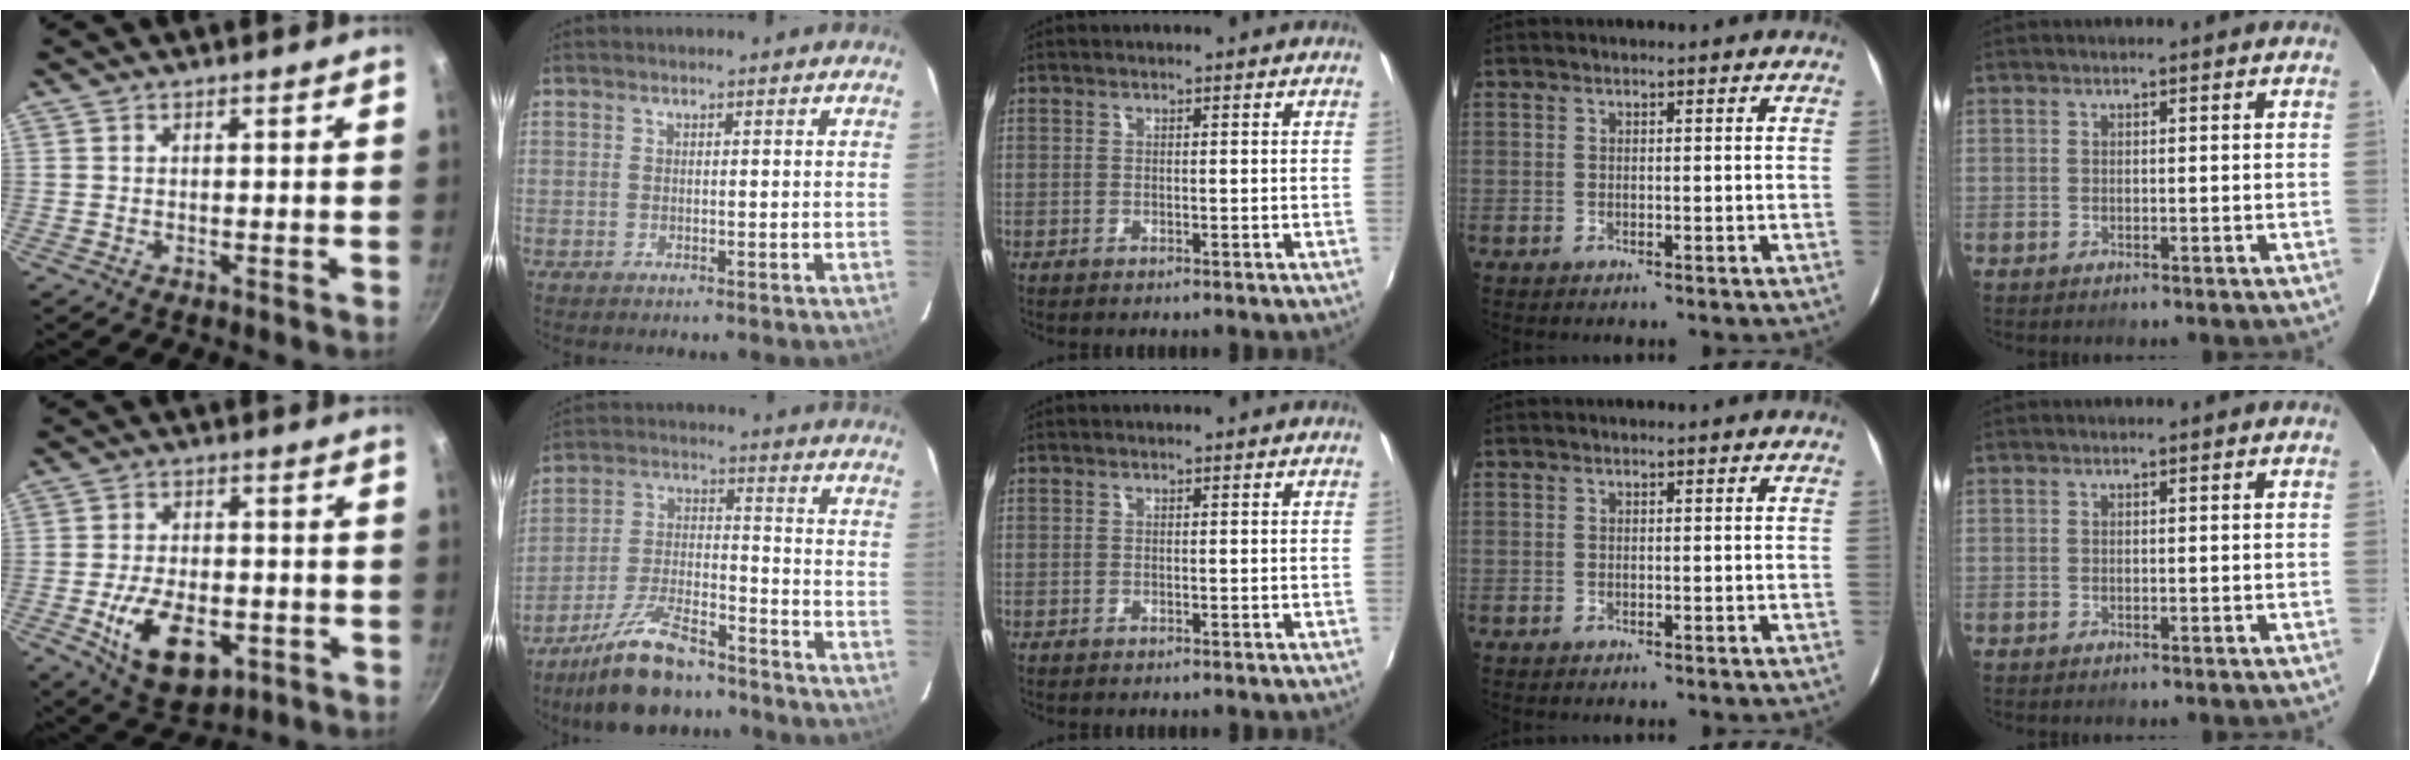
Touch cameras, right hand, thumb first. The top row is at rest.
{"thumb": {"total": 13.8, "force": [-4.4, 8.1, 10.3], "torque": [-0.156, 0.007, -0.059]}, "index": {"total": 14.6, "force": [-11.7, 4.7, 7.5], "torque": [-0.156, -0.002, -0.202]}}